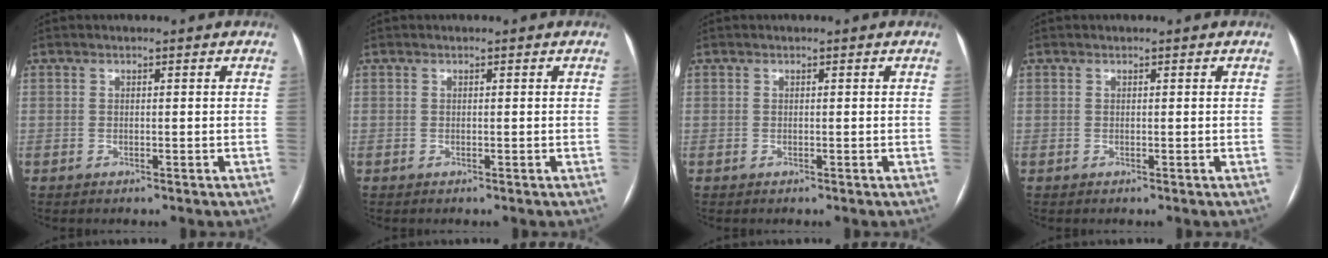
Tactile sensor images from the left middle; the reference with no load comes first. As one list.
[{"total": 0.0}, {"total": 0.0}, {"total": 0.0}]